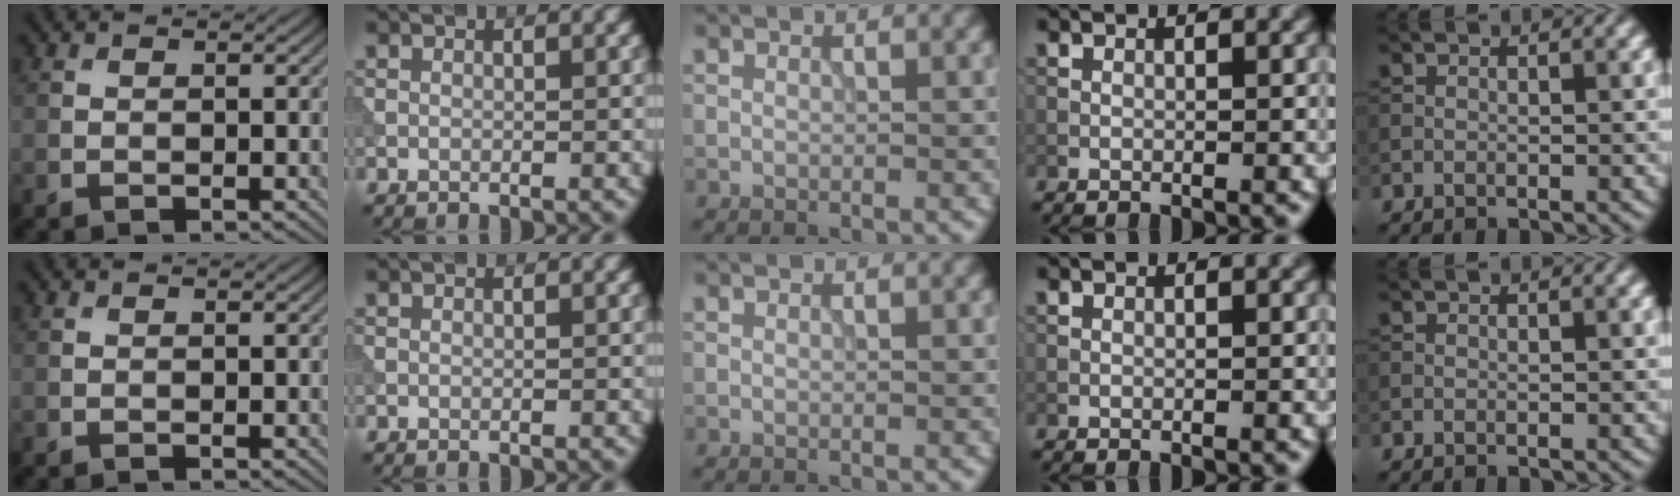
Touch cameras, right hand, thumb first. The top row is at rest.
{}